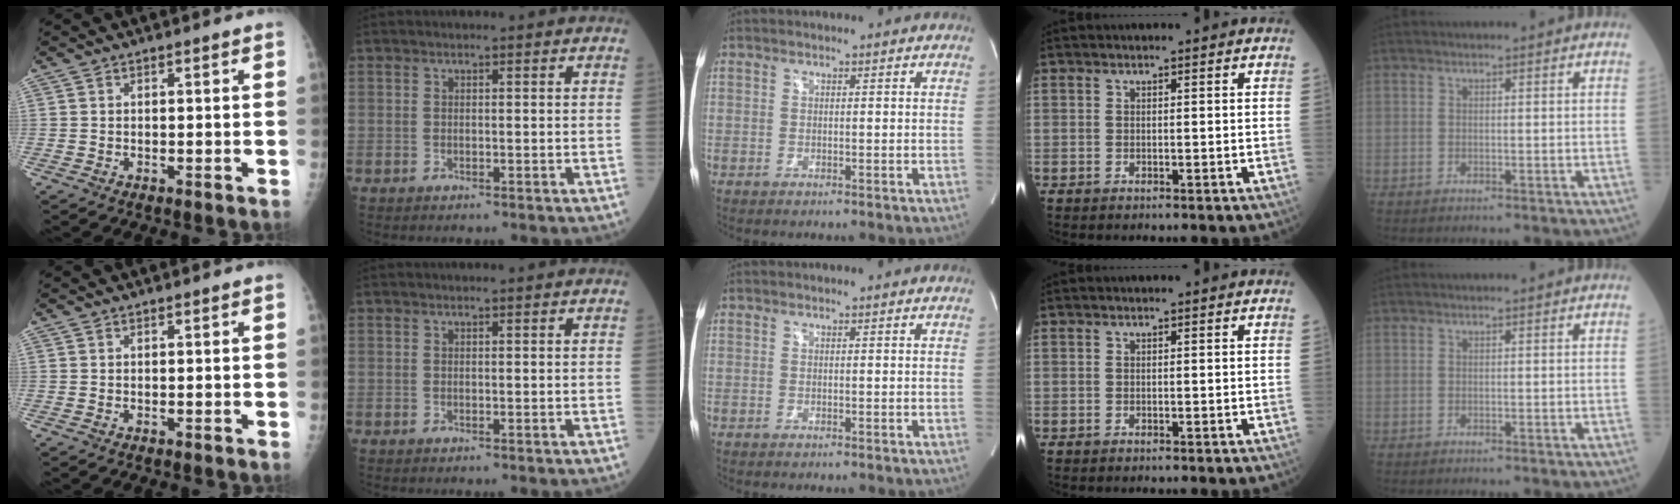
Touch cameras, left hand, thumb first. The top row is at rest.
{}